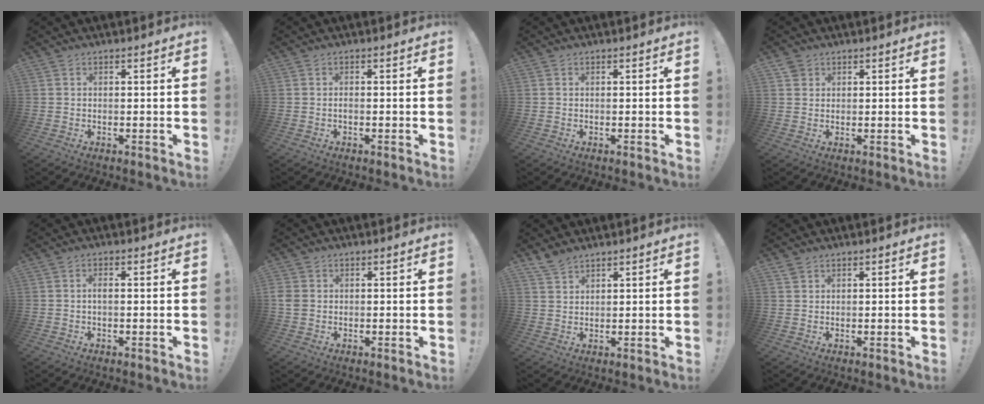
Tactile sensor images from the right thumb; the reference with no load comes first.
{"total": 0.8, "force": [-0.6, 0.2, 0.6], "torque": [-0.010, 0.001, -0.011]}
{"total": 0.0}
{"total": 2.2, "force": [1.4, 1.6, 0.4], "torque": [0.002, -0.007, 0.025]}
{"total": 1.6, "force": [-0.3, 0.3, 1.5], "torque": [-0.035, 0.008, -0.005]}
{"total": 3.0, "force": [0.1, 2.7, 1.4], "torque": [-0.025, 0.001, 0.002]}
{"total": 3.8, "force": [3.4, 1.3, 1.2], "torque": [-0.022, -0.019, 0.064]}
{"total": 1.4, "force": [1.0, 0.8, 0.6], "torque": [-0.007, -0.002, 0.019]}